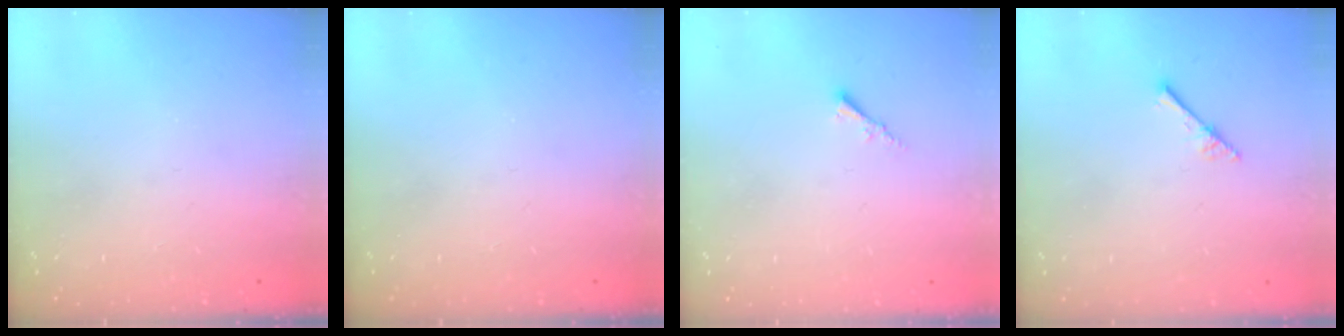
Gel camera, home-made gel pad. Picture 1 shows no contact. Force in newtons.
{"total": 0.0}
{"total": 1.7, "press": 1.6, "slide": 0.4}
{"total": 2.3, "press": 2.3, "slide": 0.2}